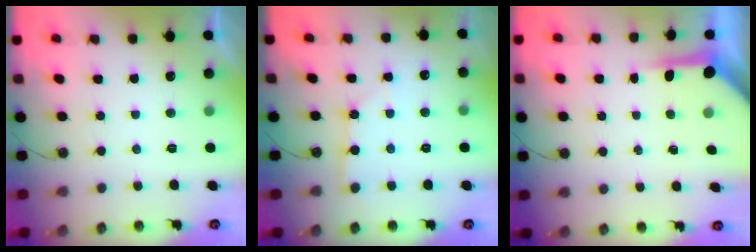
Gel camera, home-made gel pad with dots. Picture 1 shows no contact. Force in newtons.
{"total": 2.0, "press": 2.0, "slide": 0.2}
{"total": 5.7, "press": 5.7, "slide": 0.5}